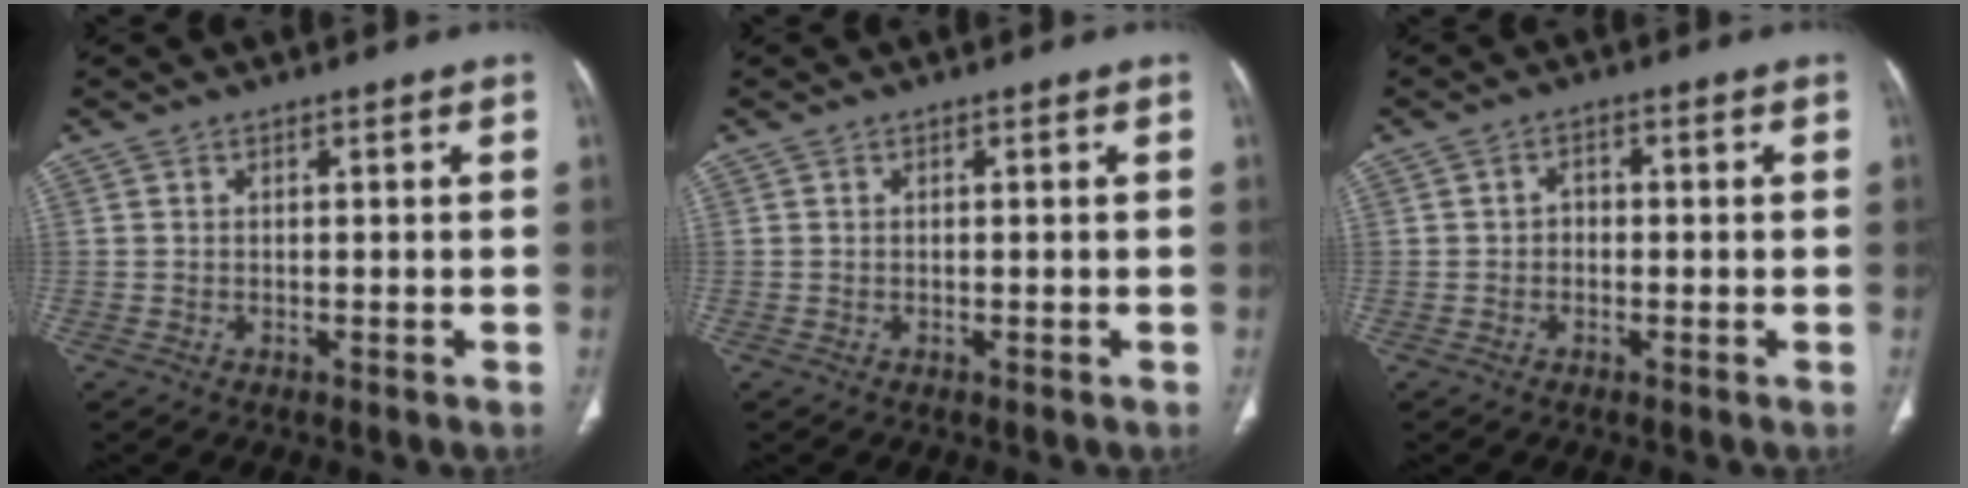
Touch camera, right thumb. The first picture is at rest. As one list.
[{"total": 0.0}, {"total": 1.9, "force": [-0.3, 1.5, 1.1], "torque": [-0.009, 0.010, -0.009]}]